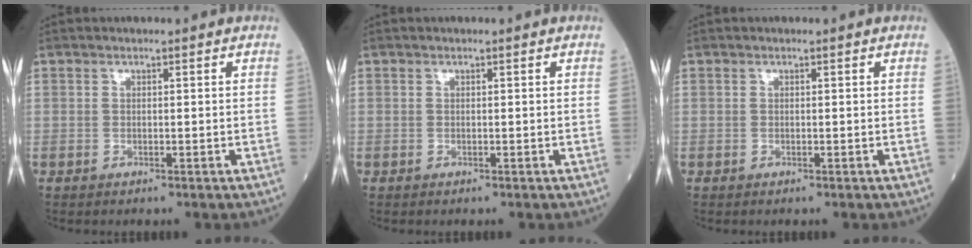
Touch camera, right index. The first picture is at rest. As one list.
[{"total": 0.0}, {"total": 0.0}]